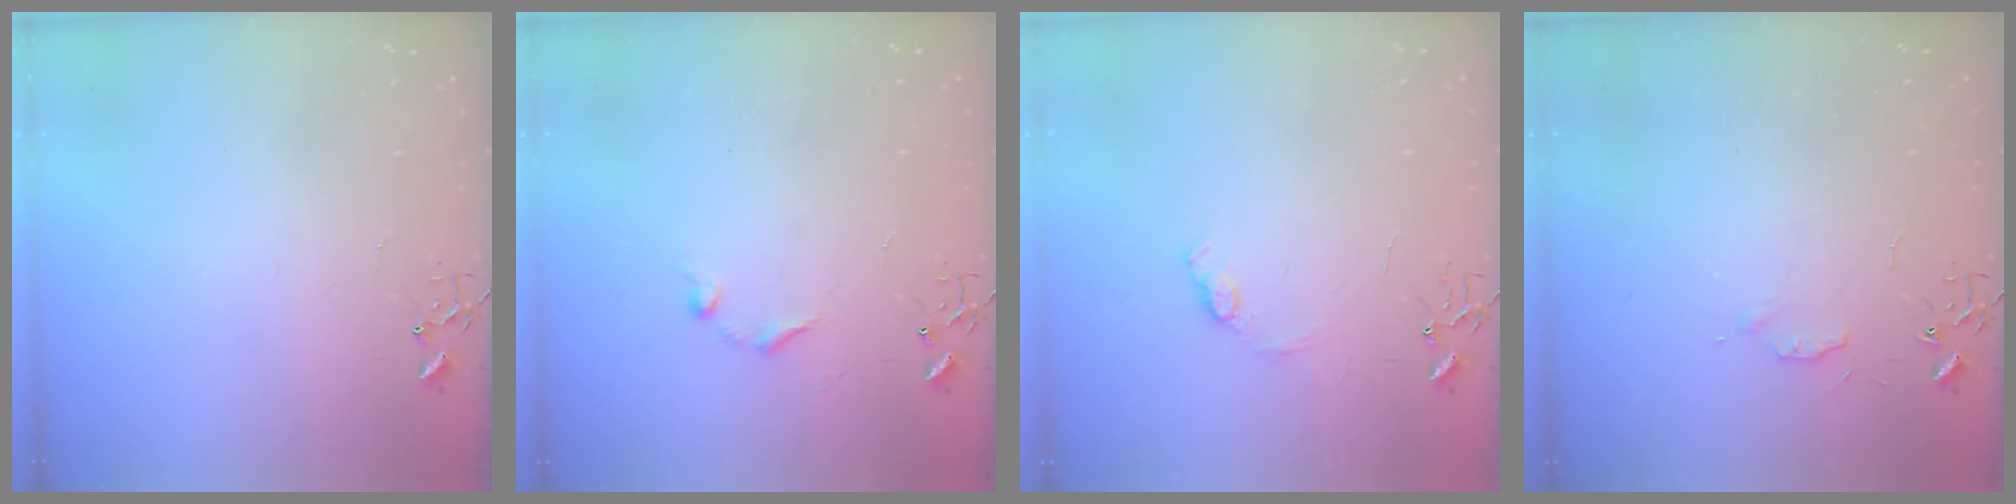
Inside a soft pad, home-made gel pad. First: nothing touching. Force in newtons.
{"total": 7.1, "press": 7.1, "slide": 0.8}
{"total": 7.2, "press": 7.1, "slide": 0.8}
{"total": 4.6, "press": 4.6, "slide": 0.7}